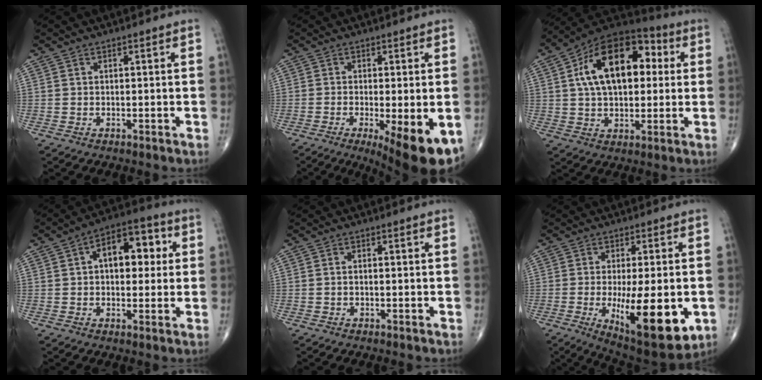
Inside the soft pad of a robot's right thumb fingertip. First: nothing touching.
{"total": 12.9, "force": [-5.2, 3.4, 11.4], "torque": [-0.137, -0.018, -0.070]}
{"total": 20.3, "force": [4.3, 11.7, 16.0], "torque": [-0.233, 0.025, 0.061]}
{"total": 11.9, "force": [2.3, 6.9, 9.4], "torque": [-0.104, 0.023, 0.027]}
{"total": 0.8, "force": [-0.1, 0.3, 0.7], "torque": [-0.015, 0.005, -0.003]}
{"total": 17.4, "force": [-3.9, 5.9, 15.9], "torque": [-0.228, -0.021, -0.041]}